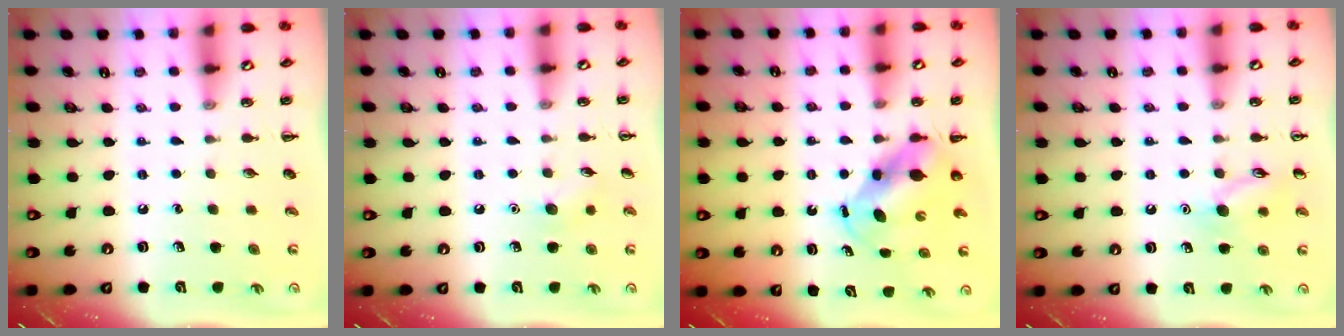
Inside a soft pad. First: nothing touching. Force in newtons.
{"total": 5.7, "press": 5.5, "slide": 1.6}
{"total": 5.4, "press": 5.3, "slide": 1.1}
{"total": 9.6, "press": 9.6, "slide": 0.9}